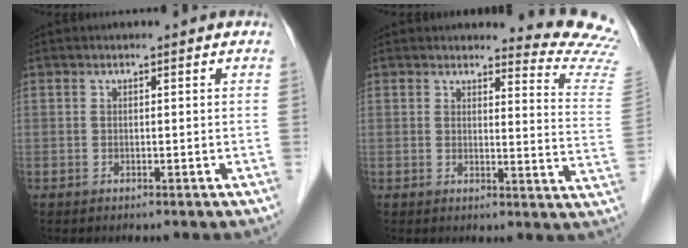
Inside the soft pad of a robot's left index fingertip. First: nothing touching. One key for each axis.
{"total": 11.1, "fx": 11.1, "fy": -0.7, "fz": 0.2, "tx": 0.010, "ty": -0.130, "tz": 0.092}